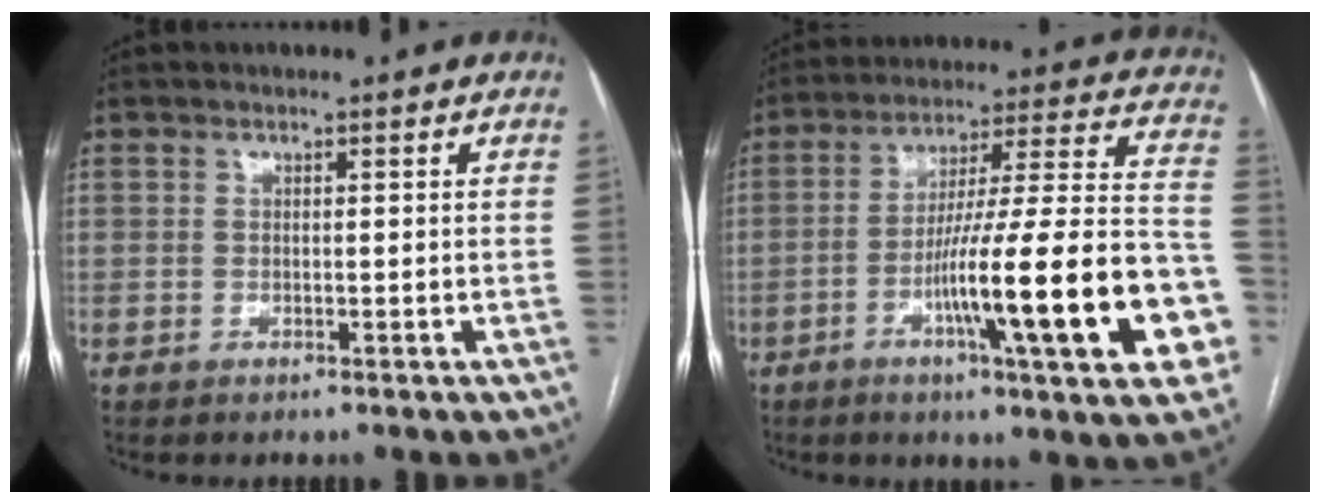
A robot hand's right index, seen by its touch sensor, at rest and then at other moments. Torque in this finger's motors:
{"motor_torque": [2.14, 0.00, 0.88, 0.21]}